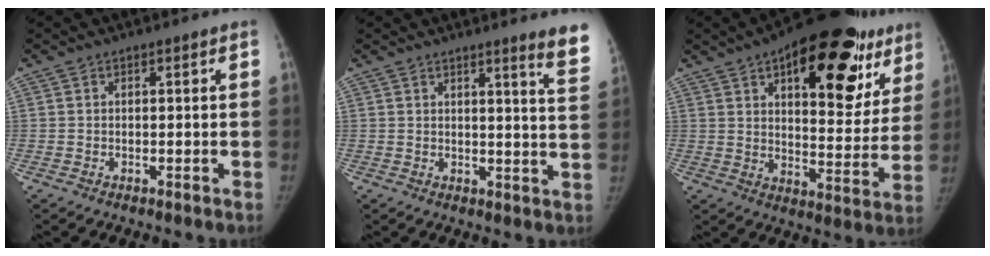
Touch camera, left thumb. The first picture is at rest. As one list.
[{"total": 7.6, "force": [6.1, -0.5, 4.5], "torque": [-0.044, -0.052, 0.053]}, {"total": 28.3, "force": [14.2, 12.7, 20.8], "torque": [-0.242, -0.020, 0.200]}]